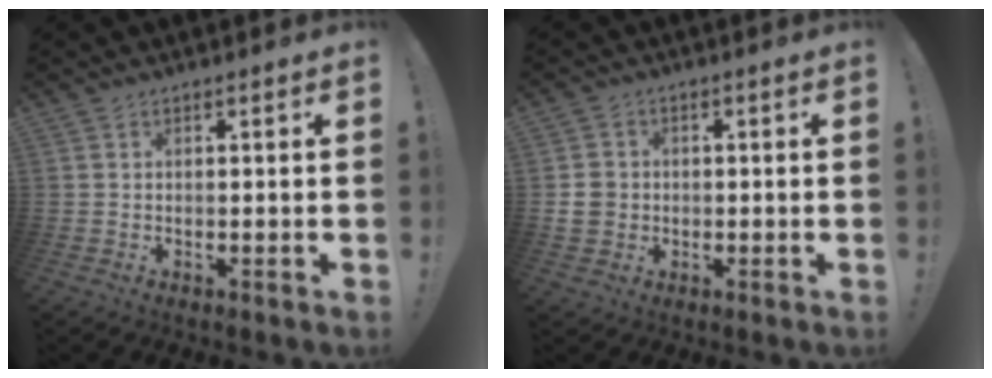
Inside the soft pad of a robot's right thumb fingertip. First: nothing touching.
{"total": 5.7, "force": [-0.4, 5.2, 2.3], "torque": [-0.034, 0.005, -0.007]}